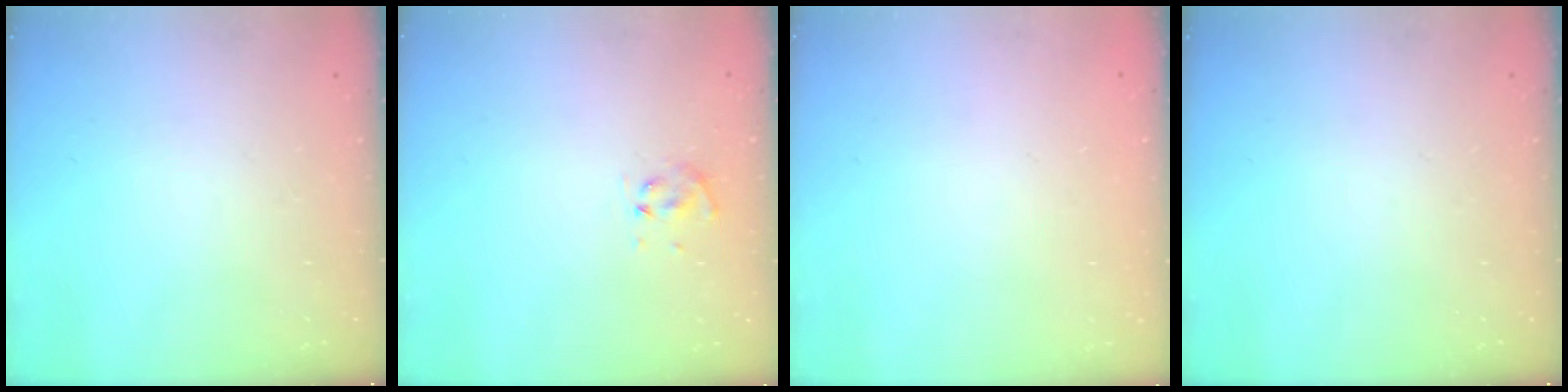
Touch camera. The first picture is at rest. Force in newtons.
{"total": 5.0, "press": 4.8, "slide": 1.2}
{"total": 1.8, "press": 1.8, "slide": 0.2}
{"total": 0.0}